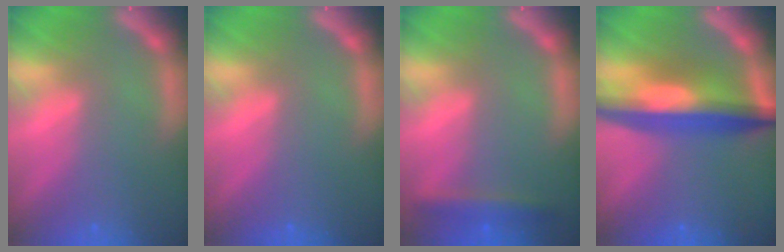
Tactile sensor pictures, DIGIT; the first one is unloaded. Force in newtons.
{"total": 0.0}
{"total": 2.4}
{"total": 8.5}